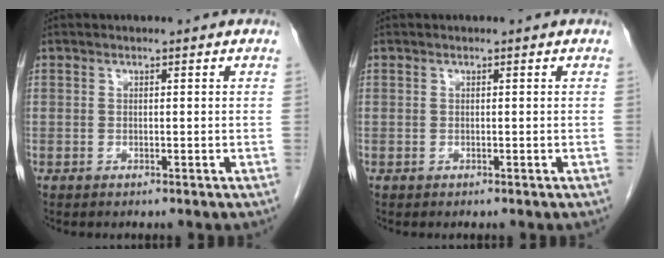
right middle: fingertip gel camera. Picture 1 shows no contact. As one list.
[{"total": 0.0}]